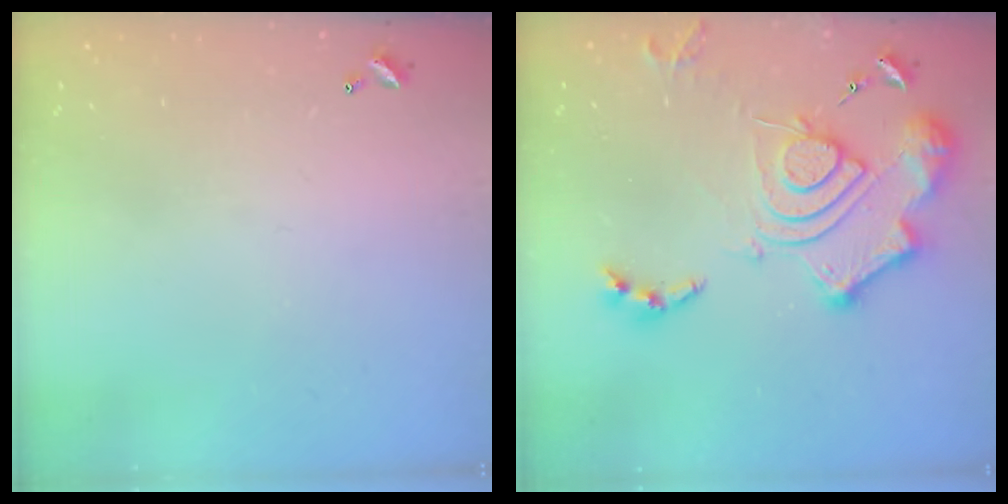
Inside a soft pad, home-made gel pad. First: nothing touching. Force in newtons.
{"total": 18.3, "press": 18.2, "slide": 1.7}